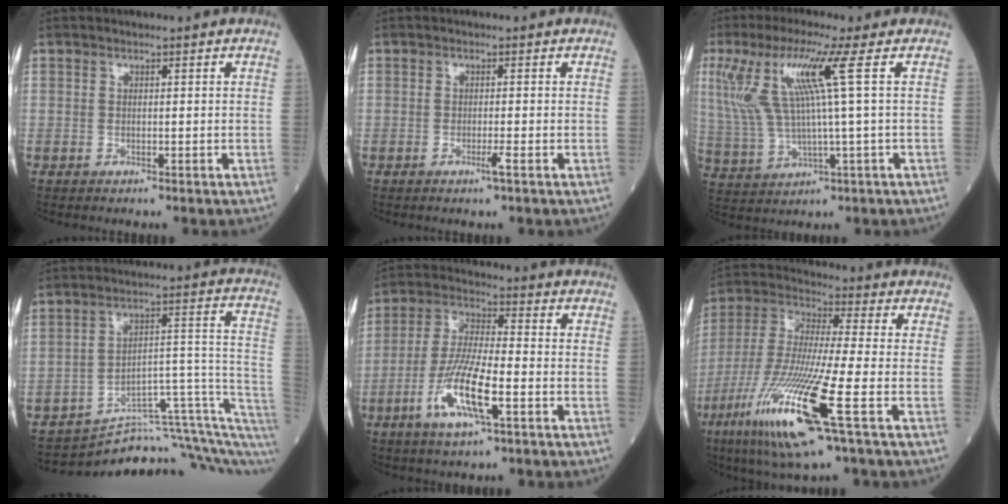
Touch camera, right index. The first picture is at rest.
{"total": 1.6, "force": [-0.8, -0.3, 1.3], "torque": [-0.027, -0.004, -0.016]}
{"total": 10.9, "force": [3.5, -0.7, 10.3], "torque": [-0.234, 0.011, 0.073]}
{"total": 15.1, "force": [-12.9, 1.2, 7.8], "torque": [-0.069, 0.091, -0.178]}
{"total": 11.1, "force": [-4.3, 1.7, 10.1], "torque": [-0.200, -0.009, -0.083]}
{"total": 18.3, "force": [-7.7, 0.5, 16.6], "torque": [-0.369, -0.040, -0.150]}